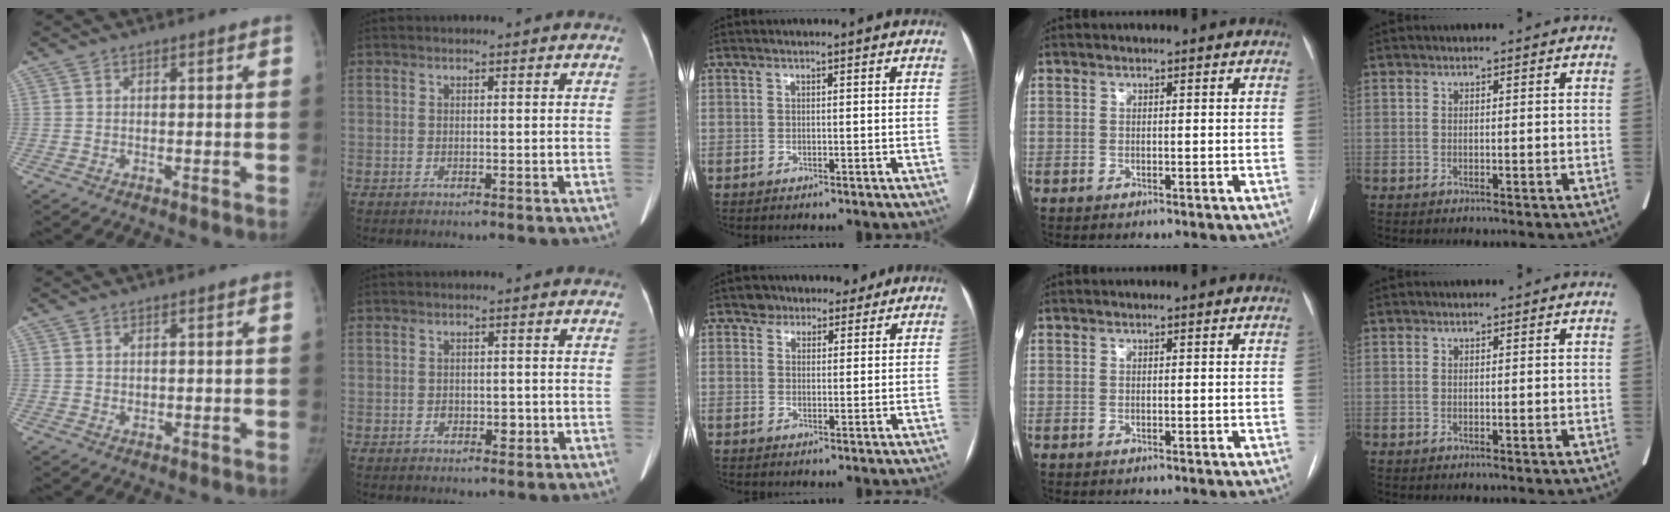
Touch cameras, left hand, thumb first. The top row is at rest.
{"thumb": {"total": 0.8, "force": [0.3, 0.7, 0.4], "torque": [0.000, -0.003, 0.006]}, "index": {"total": 1.9, "force": [-0.5, 1.4, 1.2], "torque": [-0.017, 0.003, -0.004]}, "middle": {"total": 4.8, "force": [3.7, 2.9, 0.6], "torque": [0.001, 0.010, 0.050]}}